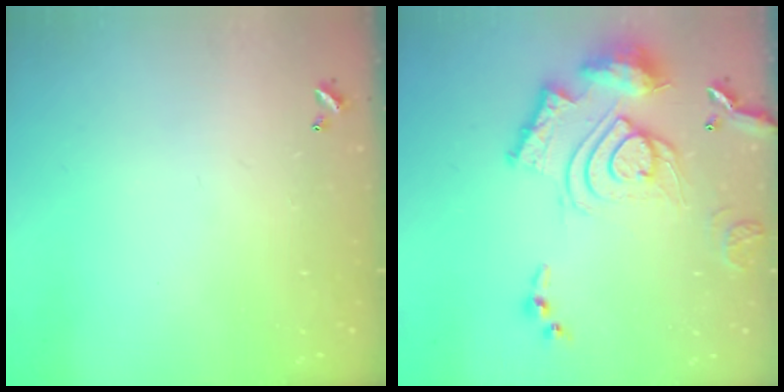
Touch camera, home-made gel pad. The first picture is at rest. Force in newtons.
{"total": 20.1, "press": 20.0, "slide": 1.9}